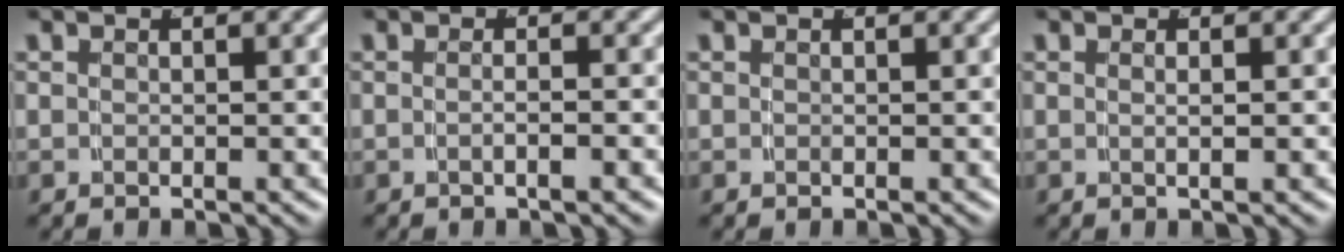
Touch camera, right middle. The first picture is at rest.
{"total": 1.4, "force": [-1.0, -0.5, 0.9], "torque": [-0.017, -0.001, -0.016]}
{"total": 0.0}
{"total": 1.0, "force": [0.0, -0.7, 0.7], "torque": [-0.014, -0.006, 0.002]}